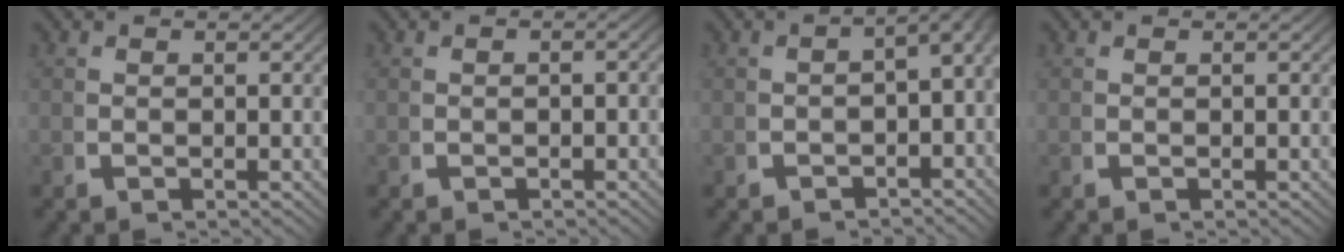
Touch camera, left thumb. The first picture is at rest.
{"total": 0.8, "force": [-0.5, 0.4, 0.5], "torque": [-0.004, 0.001, -0.011]}
{"total": 4.1, "force": [-0.7, 2.5, 3.2], "torque": [-0.035, 0.007, -0.019]}
{"total": 0.0}